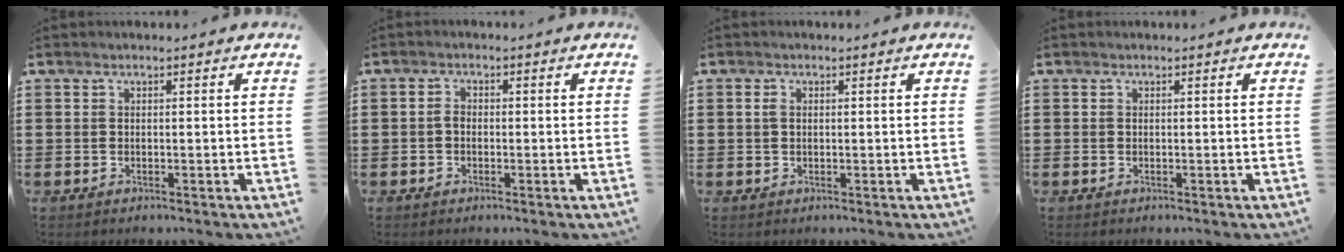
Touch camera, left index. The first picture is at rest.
{"total": 1.8, "force": [-0.2, 1.2, 1.3], "torque": [-0.034, 0.002, -0.008]}
{"total": 1.2, "force": [0.3, 0.7, 1.0], "torque": [-0.022, 0.005, 0.004]}
{"total": 0.0}